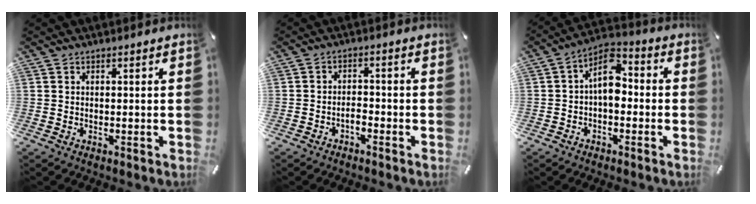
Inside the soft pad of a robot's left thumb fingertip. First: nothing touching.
{"total": 2.4, "force": [-1.7, 1.2, 1.3], "torque": [-0.024, 0.011, -0.033]}
{"total": 8.3, "force": [-0.3, 5.1, 6.6], "torque": [-0.109, 0.005, -0.007]}